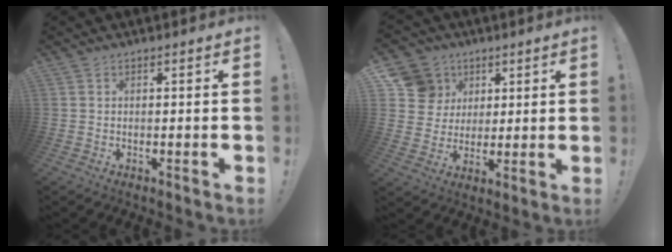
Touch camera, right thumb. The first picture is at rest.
{"total": 11.5, "force": [4.3, 10.3, 2.7], "torque": [-0.035, -0.014, 0.091]}